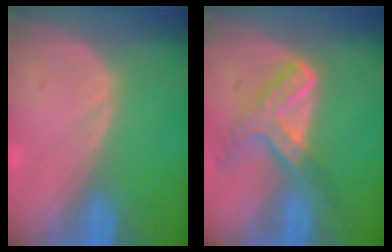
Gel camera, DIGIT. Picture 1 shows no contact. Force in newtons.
{"total": 7.3, "press": 6.1, "slide": 4.0}